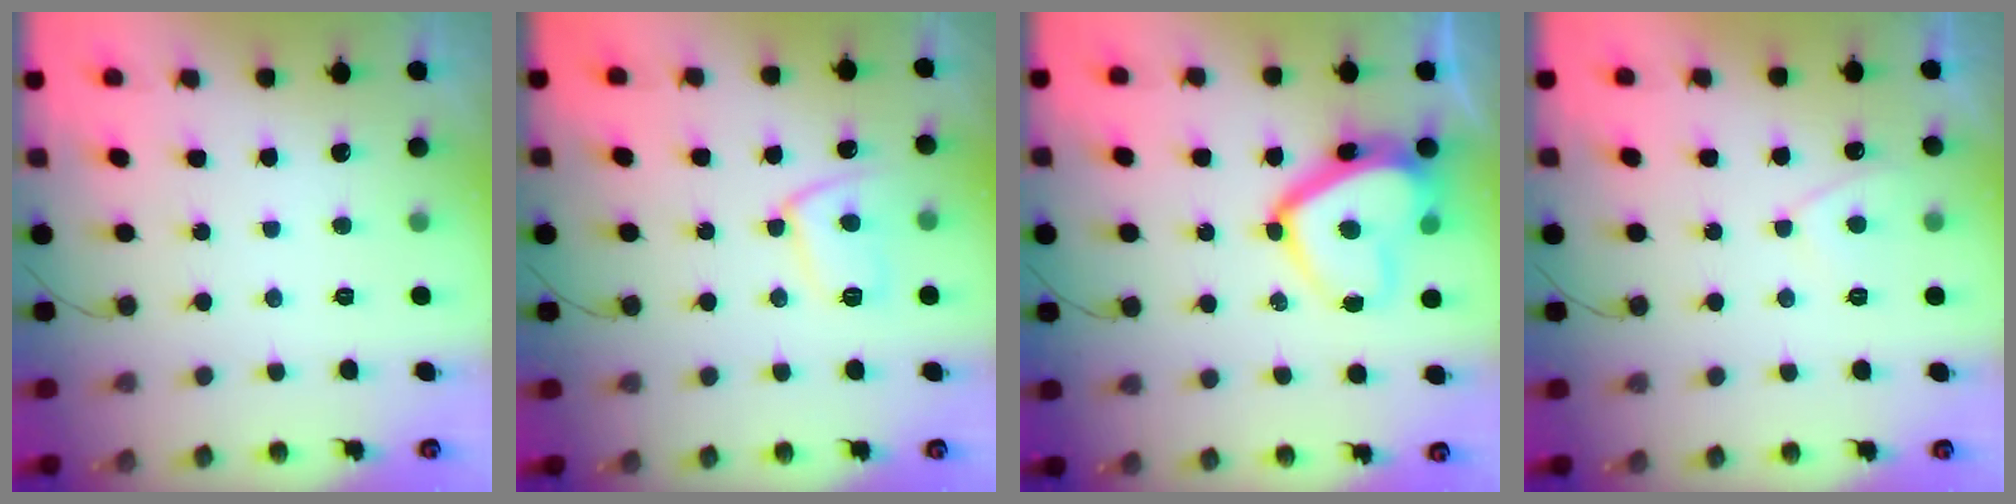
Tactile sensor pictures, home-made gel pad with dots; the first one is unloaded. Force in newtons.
{"total": 9.1, "press": 9.1, "slide": 0.8}
{"total": 14.1, "press": 14.1, "slide": 0.8}
{"total": 2.9, "press": 2.9, "slide": 0.5}